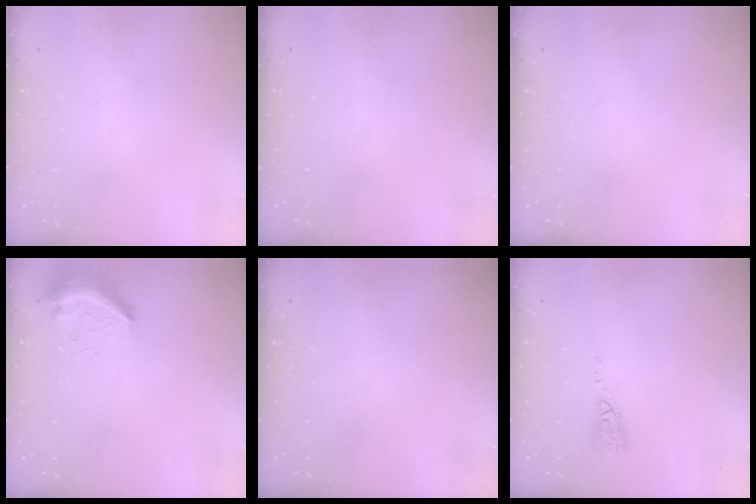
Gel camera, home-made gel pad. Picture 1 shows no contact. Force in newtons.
{"total": 0.0}
{"total": 0.0}
{"total": 8.4, "press": 8.3, "slide": 0.7}
{"total": 1.0, "press": 0.1, "slide": 1.0}
{"total": 6.8, "press": 6.8, "slide": 0.4}